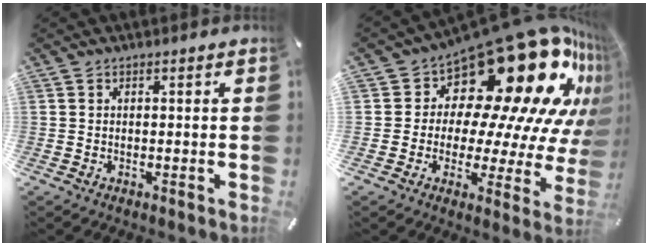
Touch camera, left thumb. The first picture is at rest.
{"total": 26.9, "force": [15.3, 13.2, 17.8], "torque": [-0.205, -0.153, 0.273]}